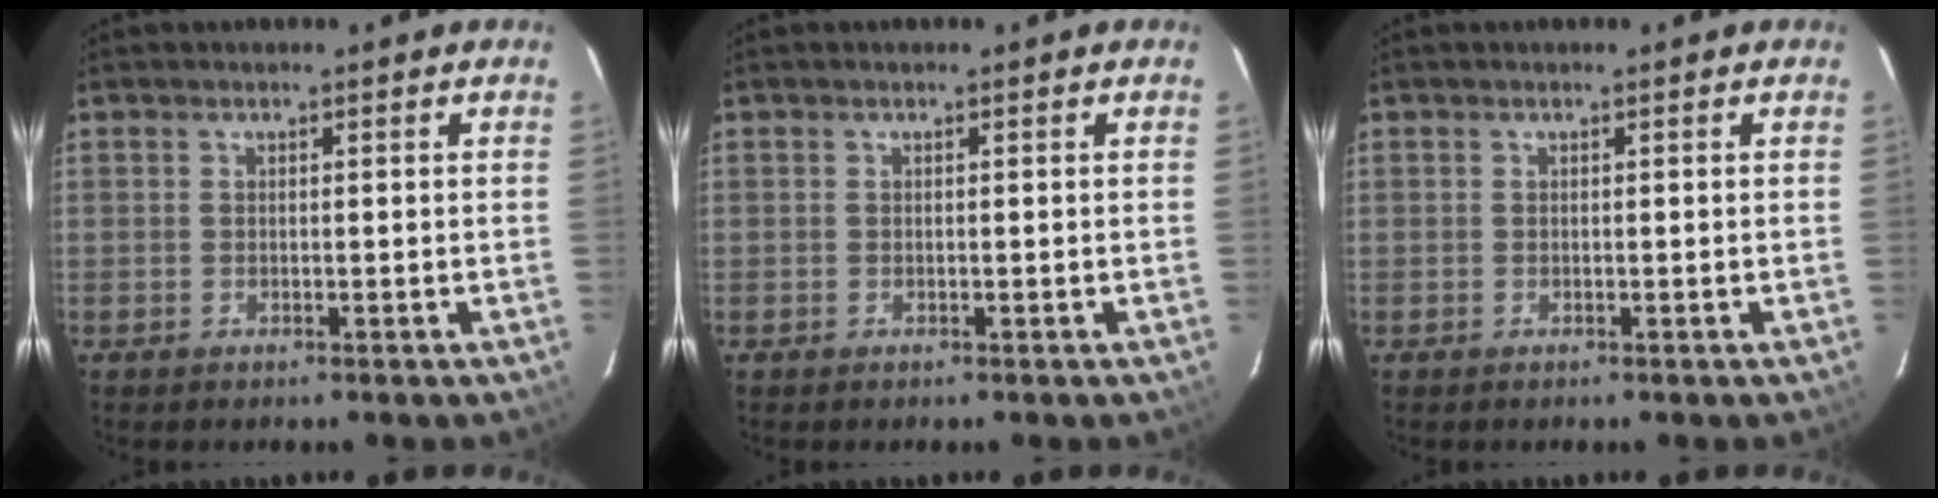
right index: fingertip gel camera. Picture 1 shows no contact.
{"total": 0.0}
{"total": 0.0}